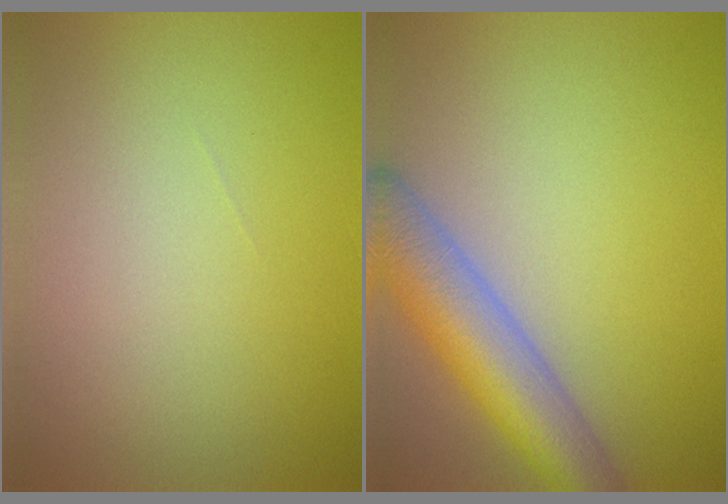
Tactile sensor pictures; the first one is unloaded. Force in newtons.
{"total": 7.3, "press": 7.3, "slide": 0.5}